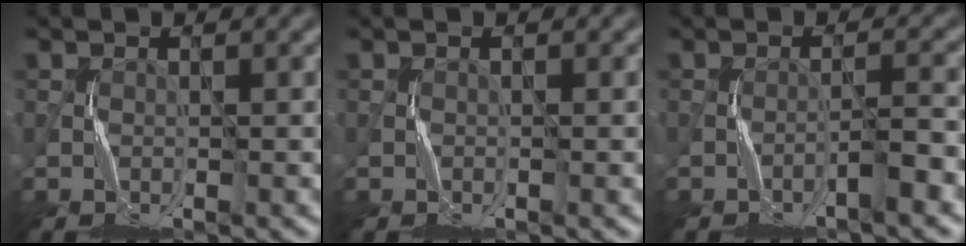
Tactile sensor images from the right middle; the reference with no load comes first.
{"total": 0.0}
{"total": 1.7, "force": [-1.2, 0.0, 1.1], "torque": [-0.017, 0.012, -0.025]}